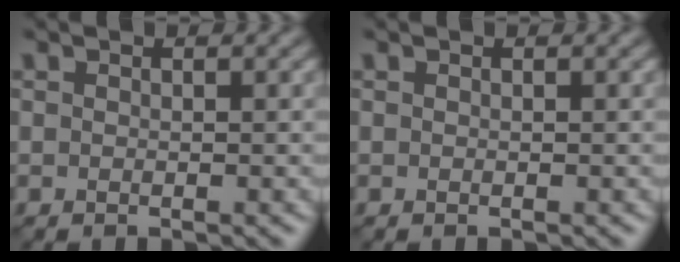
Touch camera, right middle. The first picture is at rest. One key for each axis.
{"total": 0.0}